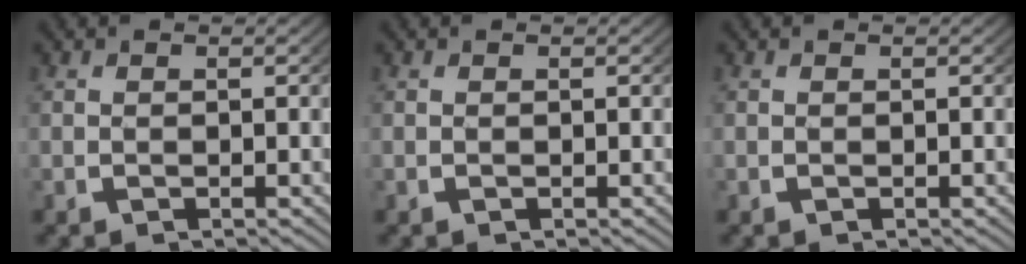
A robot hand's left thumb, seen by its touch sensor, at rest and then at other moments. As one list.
[{"total": 0.0}, {"total": 0.0}]